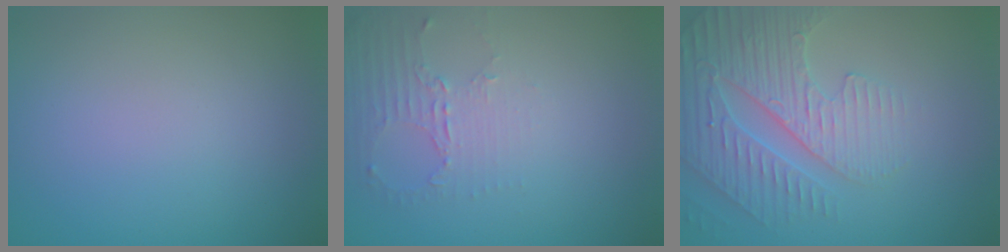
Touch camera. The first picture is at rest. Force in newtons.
{"total": 2.3, "press": 1.8, "slide": 1.6}
{"total": 4.4, "press": 4.3, "slide": 0.5}